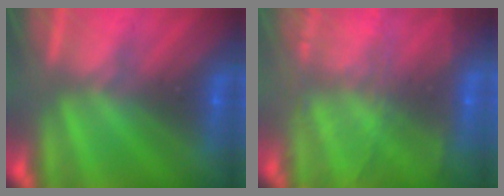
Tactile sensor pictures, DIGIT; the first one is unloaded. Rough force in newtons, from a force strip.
{"total": 7.5}